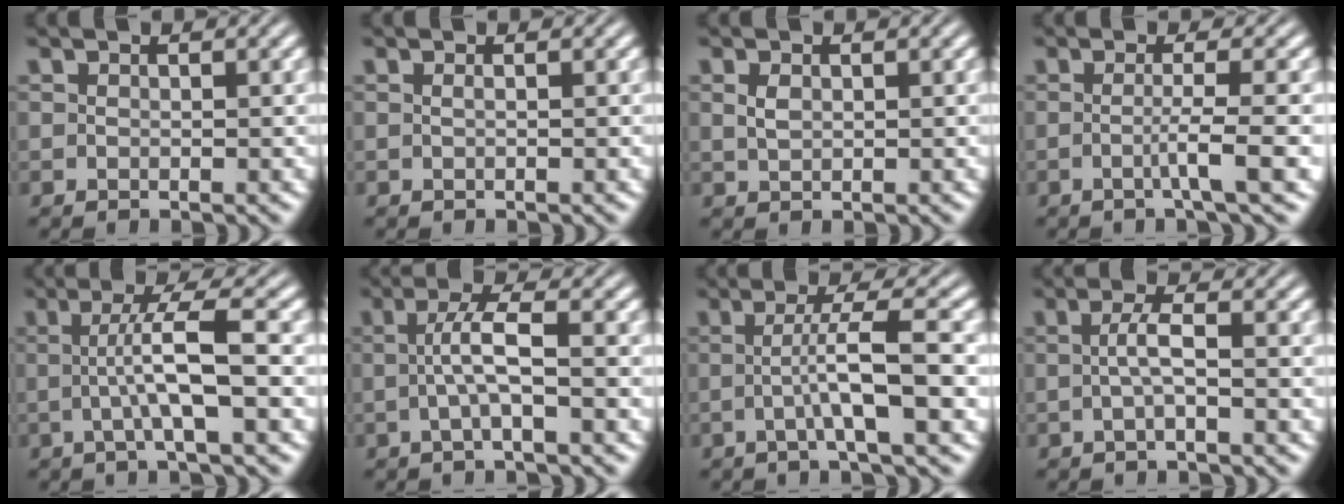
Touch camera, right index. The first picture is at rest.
{"total": 0.5, "force": [-0.2, -0.4, 0.2], "torque": [-0.002, -0.002, -0.001]}
{"total": 0.8, "force": [0.3, -0.4, 0.6], "torque": [-0.008, -0.008, 0.019]}
{"total": 3.1, "force": [-1.1, -1.1, 2.7], "torque": [-0.044, -0.006, -0.016]}
{"total": 4.0, "force": [0.0, -0.5, 4.0], "torque": [-0.066, 0.001, 0.003]}
{"total": 2.8, "force": [-0.3, -0.3, 2.8], "torque": [-0.052, 0.005, -0.005]}
{"total": 3.7, "force": [-0.7, -0.8, 3.6], "torque": [-0.057, -0.004, -0.009]}
{"total": 2.1, "force": [-0.5, -0.7, 1.9], "torque": [-0.036, 0.001, -0.006]}